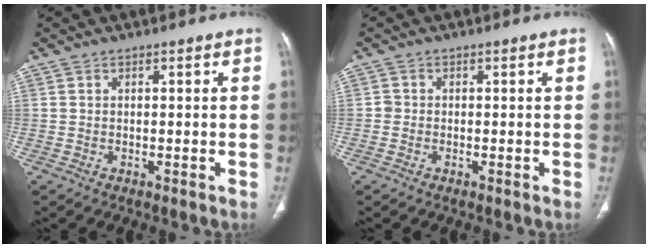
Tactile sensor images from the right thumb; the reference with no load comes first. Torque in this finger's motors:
{"motor_torque": [-0.04, -0.07, 0.27, 0.13, -0.03]}